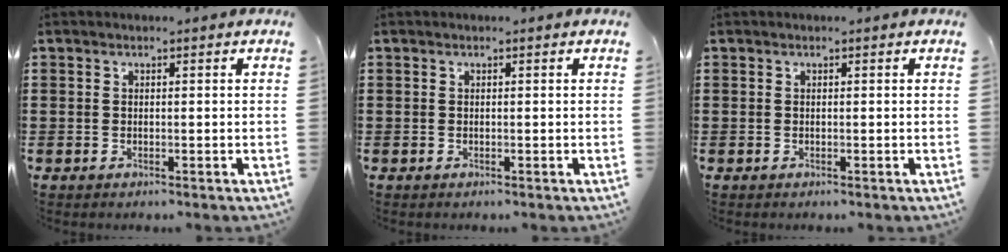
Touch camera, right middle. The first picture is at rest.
{"total": 0.0}
{"total": 0.0}